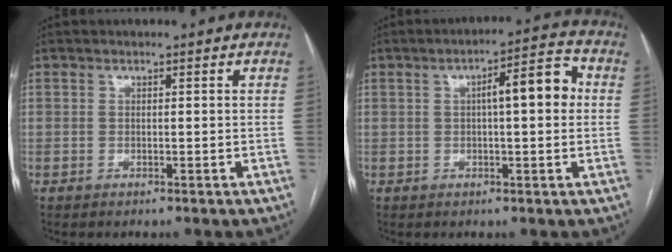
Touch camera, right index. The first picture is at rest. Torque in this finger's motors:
{"motor_torque": [0.16, -0.01, 0.21, 0.06]}